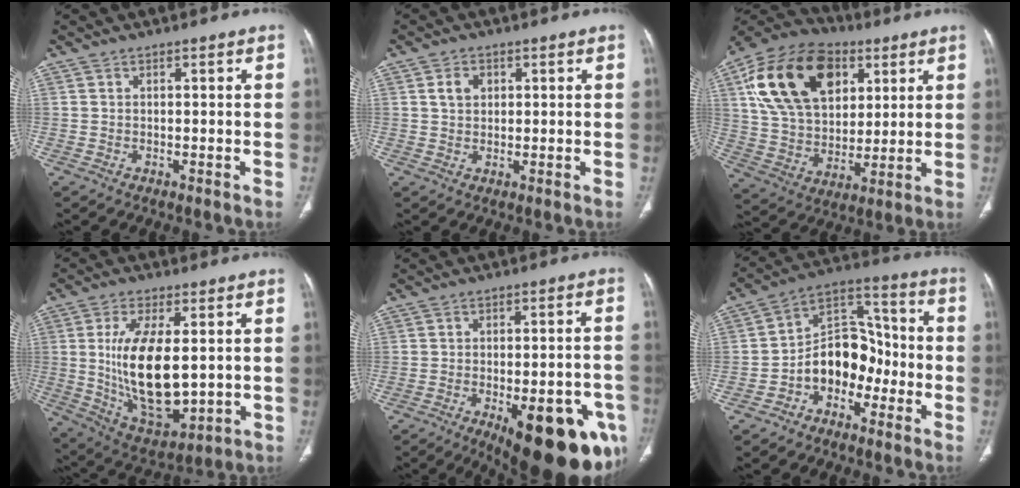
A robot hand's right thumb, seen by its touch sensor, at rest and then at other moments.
{"total": 3.2, "force": [1.0, 2.4, 1.8], "torque": [-0.022, 0.004, 0.021]}
{"total": 24.3, "force": [9.2, 15.9, 16.0], "torque": [-0.273, -0.001, 0.160]}
{"total": 17.7, "force": [0.9, 8.4, 15.6], "torque": [-0.272, -0.021, 0.036]}
{"total": 22.2, "force": [-9.7, 8.4, 18.1], "torque": [-0.165, 0.026, -0.115]}
{"total": 12.3, "force": [-4.2, 8.9, 7.3], "torque": [-0.078, 0.066, -0.081]}